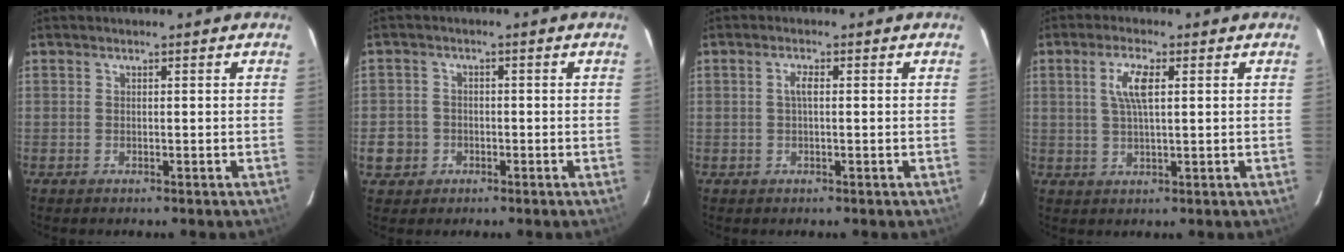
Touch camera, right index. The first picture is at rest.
{"total": 4.9, "force": [-1.6, 4.5, 0.9], "torque": [-0.028, 0.018, -0.023]}
{"total": 1.7, "force": [0.1, 0.4, 1.6], "torque": [-0.032, 0.004, -0.001]}
{"total": 5.1, "force": [1.5, 1.4, 4.7], "torque": [-0.091, 0.004, 0.028]}